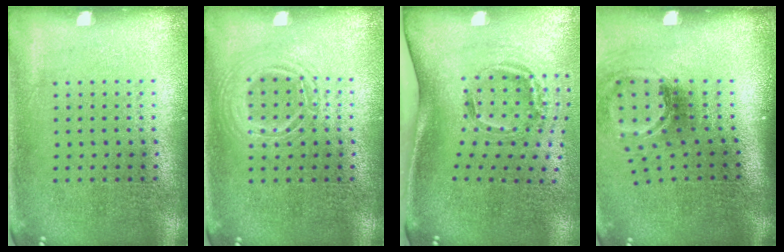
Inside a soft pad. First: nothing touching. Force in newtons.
{"total": 1.2, "press": 1.2, "slide": 0.1}
{"total": 2.0, "press": 1.2, "slide": 1.6}
{"total": 2.0, "press": 1.3, "slide": 1.6}